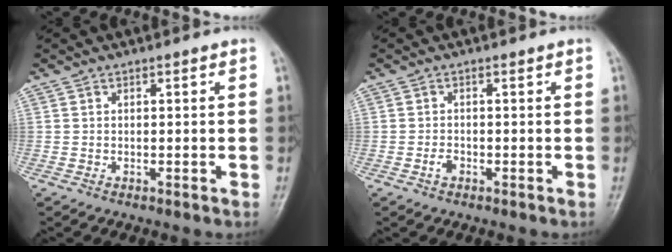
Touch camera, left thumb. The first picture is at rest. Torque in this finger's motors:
{"motor_torque": [-0.12, 0.12, 0.11, 0.07, 0.01]}